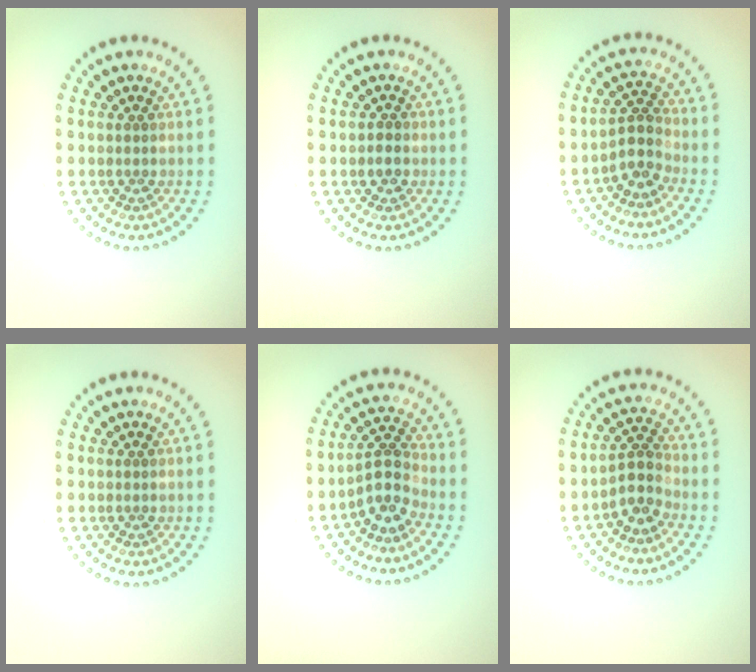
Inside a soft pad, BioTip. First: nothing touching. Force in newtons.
{"total": 0.7, "press": 0.6, "slide": 0.3}
{"total": 2.5, "press": 1.8, "slide": 1.7}
{"total": 0.0}
{"total": 2.9, "press": 2.3, "slide": 1.8}
{"total": 2.5, "press": 1.8, "slide": 1.7}